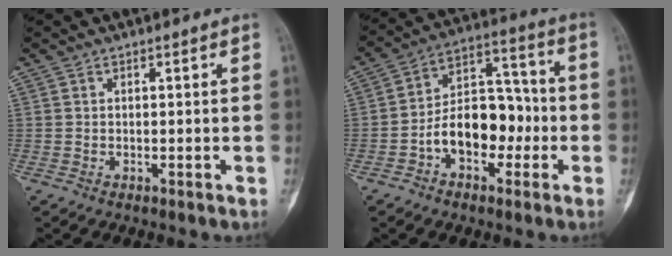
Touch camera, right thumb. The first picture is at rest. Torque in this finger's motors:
{"motor_torque": [0.42, 0.40, 0.52, -0.52, 0.22]}